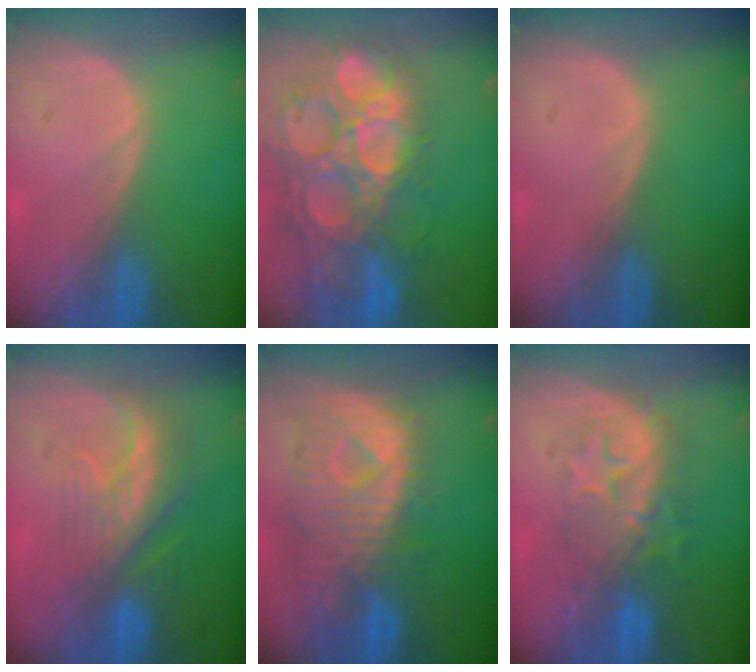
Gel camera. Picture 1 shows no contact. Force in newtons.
{"total": 15.6, "press": 13.0, "slide": 8.7}
{"total": 0.0}
{"total": 8.4, "press": 7.5, "slide": 3.7}
{"total": 11.1, "press": 9.8, "slide": 5.2}
{"total": 8.4, "press": 8.3, "slide": 1.1}